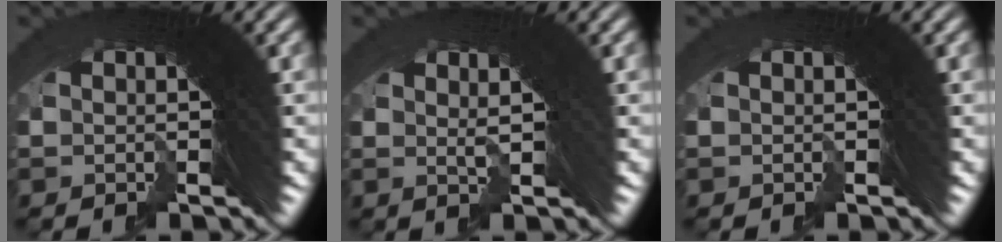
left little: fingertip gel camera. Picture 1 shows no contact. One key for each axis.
{"total": 2.3, "fx": 1.1, "fy": 0.6, "fz": 1.9, "tx": -0.022, "ty": 0.012, "tz": 0.015}
{"total": 0.0}